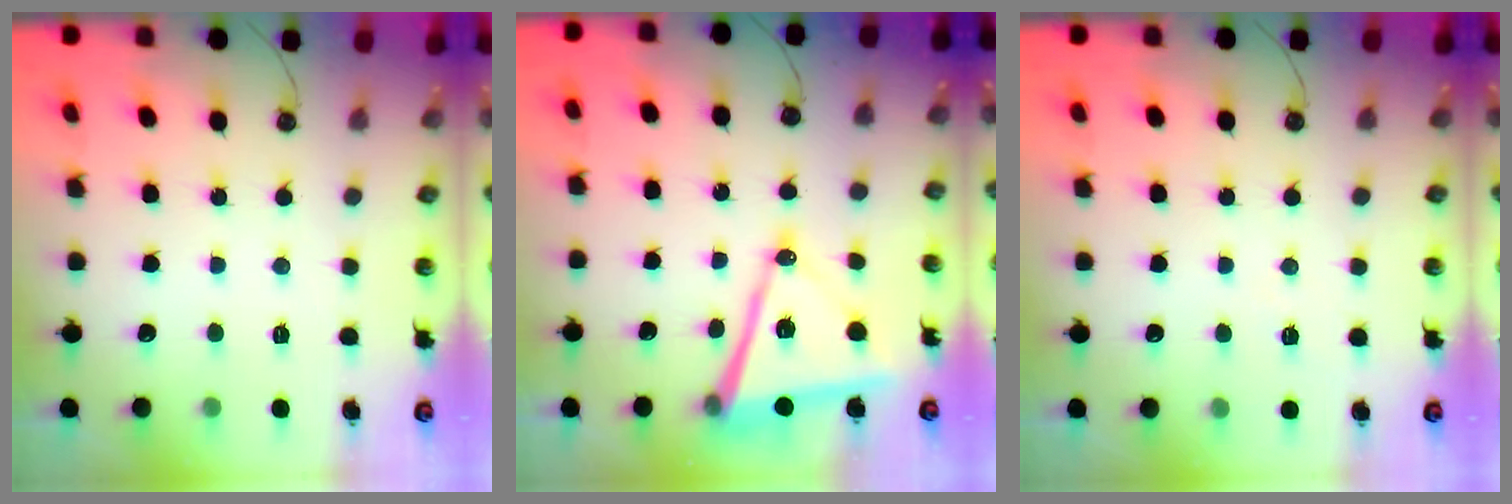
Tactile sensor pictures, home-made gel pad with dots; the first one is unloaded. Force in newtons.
{"total": 14.1, "press": 13.6, "slide": 3.9}
{"total": 4.7, "press": 3.8, "slide": 2.7}